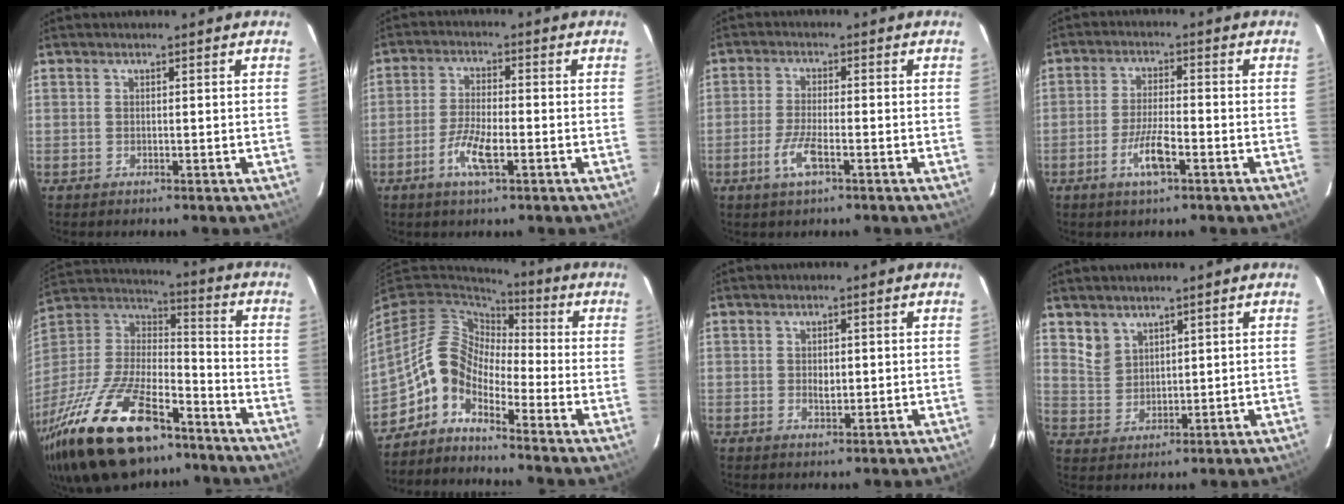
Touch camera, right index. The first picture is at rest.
{"total": 6.4, "force": [-3.0, 1.6, 5.4], "torque": [-0.116, -0.004, -0.059]}
{"total": 5.1, "force": [-2.5, 1.2, 4.3], "torque": [-0.095, -0.007, -0.050]}
{"total": 6.3, "force": [-3.2, 1.3, 5.3], "torque": [-0.110, -0.005, -0.060]}
{"total": 31.0, "force": [-20.1, 13.2, 19.6], "torque": [-0.406, -0.026, -0.330]}
{"total": 8.3, "force": [-4.9, 4.8, 4.7], "torque": [-0.088, 0.026, -0.119]}
{"total": 2.0, "force": [-0.1, 1.3, 1.6], "torque": [-0.025, -0.001, 0.000]}
{"total": 4.7, "force": [3.5, 2.9, 1.0], "torque": [-0.013, 0.008, 0.080]}